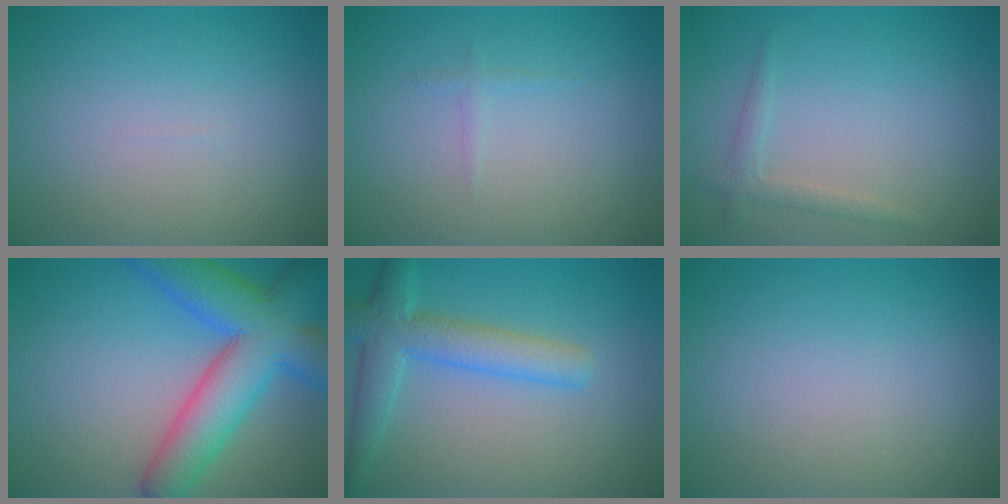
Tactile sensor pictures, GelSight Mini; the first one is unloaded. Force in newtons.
{"total": 0.6, "press": 0.6, "slide": 0.1}
{"total": 1.5, "press": 1.5, "slide": 0.1}
{"total": 8.0, "press": 8.0, "slide": 0.4}
{"total": 4.7, "press": 4.7, "slide": 0.2}
{"total": 0.0}